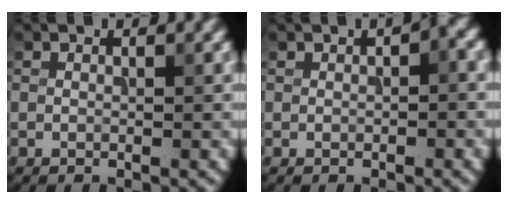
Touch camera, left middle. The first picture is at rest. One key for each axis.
{"total": 1.6, "fx": 0.4, "fy": 0.7, "fz": 1.4, "tx": -0.016, "ty": 0.010, "tz": 0.008}